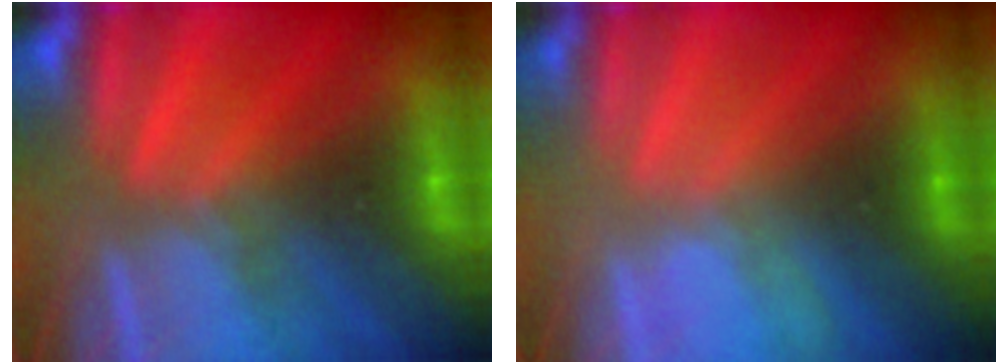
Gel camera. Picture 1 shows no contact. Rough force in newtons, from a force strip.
{"total": 2.9}